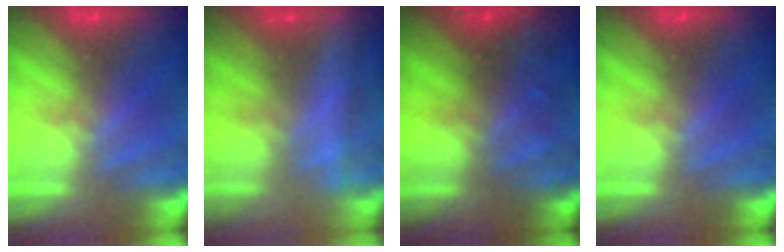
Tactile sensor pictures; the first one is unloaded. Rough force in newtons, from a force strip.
{"total": 2.4}
{"total": 5.7}
{"total": 0.0}